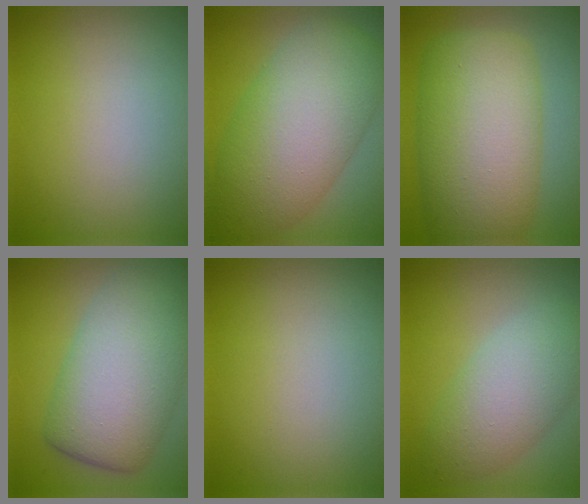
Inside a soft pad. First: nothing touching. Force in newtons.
{"total": 11.3, "press": 11.3, "slide": 0.4}
{"total": 11.7, "press": 11.7, "slide": 0.1}
{"total": 9.8, "press": 9.8, "slide": 0.4}
{"total": 0.0}
{"total": 5.8, "press": 5.8, "slide": 0.1}